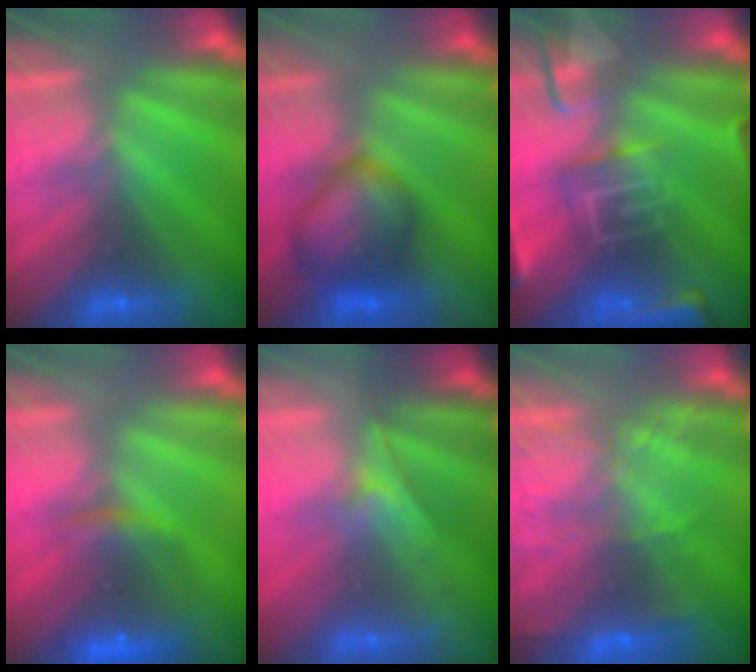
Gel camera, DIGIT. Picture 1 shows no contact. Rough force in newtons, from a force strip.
{"total": 8.7}
{"total": 9.0}
{"total": 7.2}
{"total": 1.9}
{"total": 7.9}